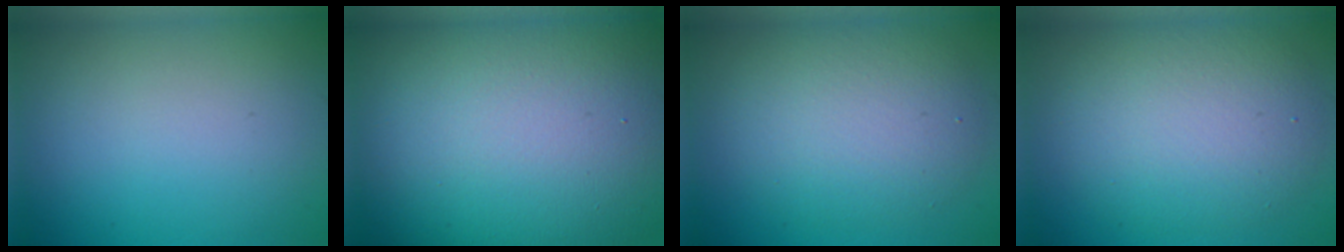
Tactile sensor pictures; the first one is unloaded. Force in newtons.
{"total": 22.5, "press": 22.5, "slide": 1.0}
{"total": 5.9, "press": 5.9, "slide": 0.2}
{"total": 7.0, "press": 7.0, "slide": 0.4}